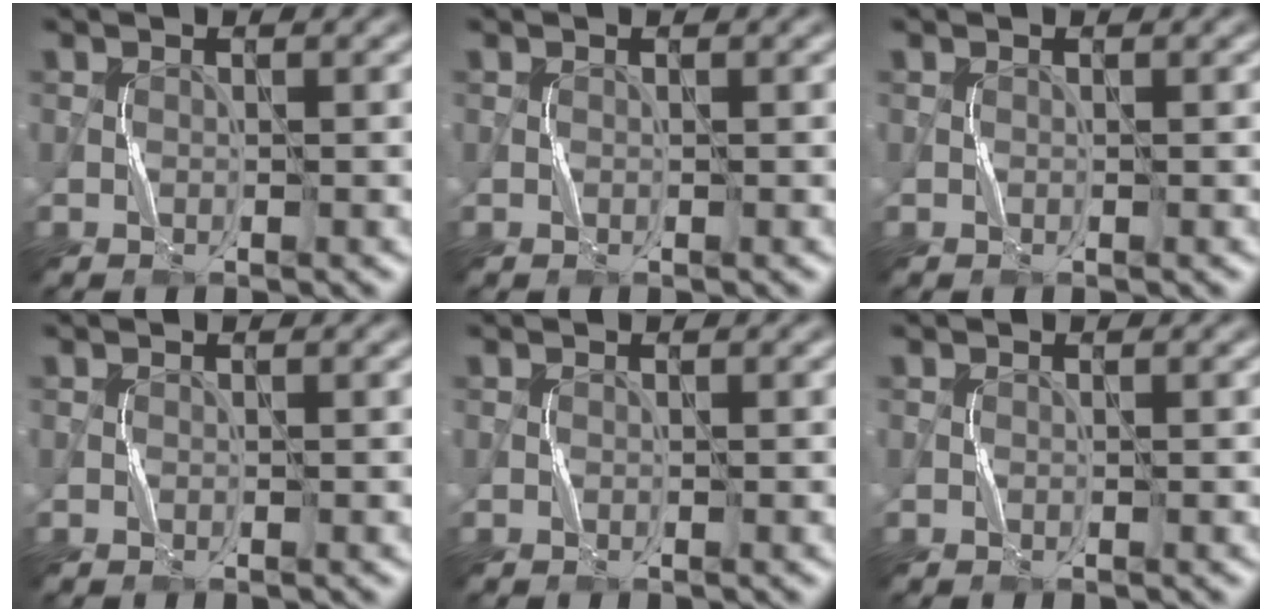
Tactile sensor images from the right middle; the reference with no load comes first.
{"total": 0.0}
{"total": 0.0}
{"total": 0.0}
{"total": 0.0}
{"total": 0.0}